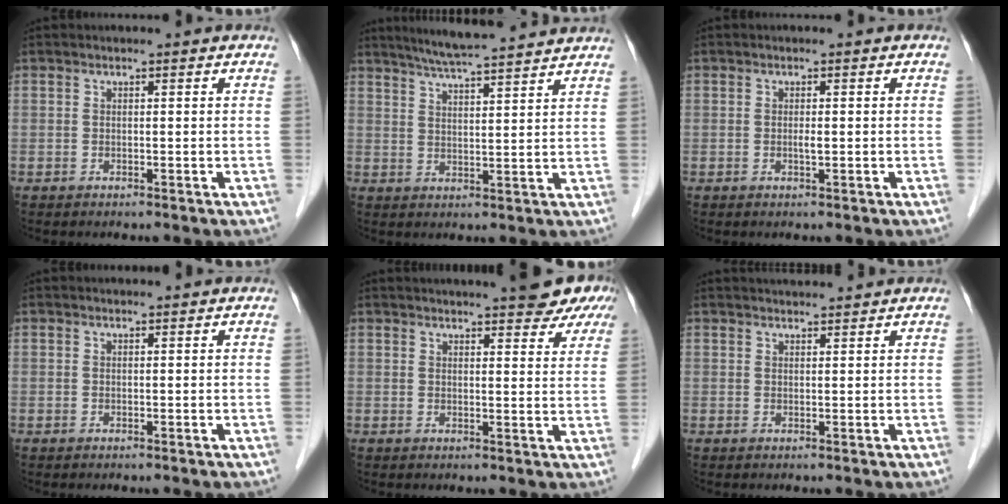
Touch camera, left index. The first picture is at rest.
{"total": 12.5, "force": [11.1, 0.2, 5.6], "torque": [-0.094, 0.021, 0.155]}
{"total": 0.8, "force": [-0.3, 0.2, 0.7], "torque": [-0.015, -0.005, -0.004]}
{"total": 1.2, "force": [1.2, 0.3, 0.2], "torque": [-0.005, 0.012, 0.018]}
{"total": 14.8, "force": [12.3, 3.5, 7.4], "torque": [-0.094, 0.017, 0.137]}
{"total": 4.0, "force": [4.0, 0.2, 0.6], "torque": [-0.009, 0.024, 0.057]}